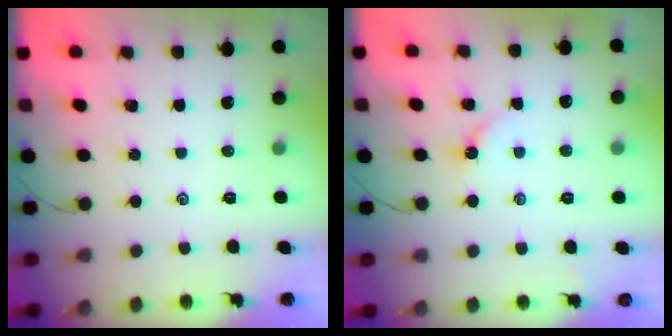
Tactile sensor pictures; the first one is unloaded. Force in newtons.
{"total": 3.3, "press": 3.2, "slide": 0.5}